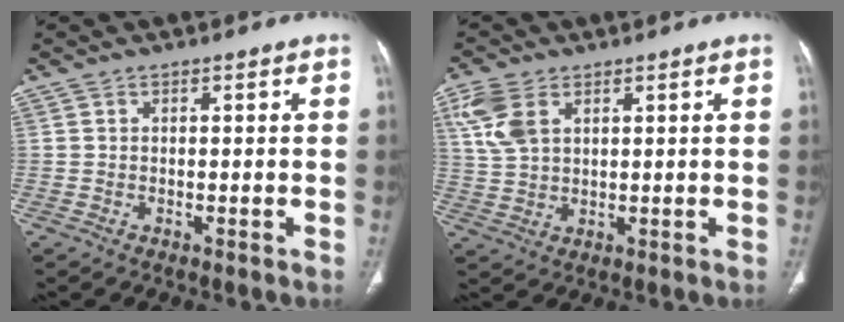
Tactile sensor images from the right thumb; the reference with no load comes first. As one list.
[{"total": 7.4, "force": [3.2, 4.4, 5.0], "torque": [-0.118, -0.001, 0.070]}]